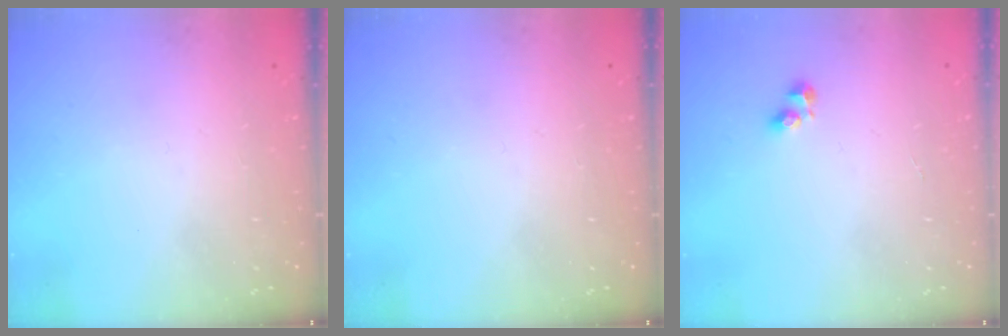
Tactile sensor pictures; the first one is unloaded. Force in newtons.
{"total": 0.0}
{"total": 2.5, "press": 2.5, "slide": 0.2}